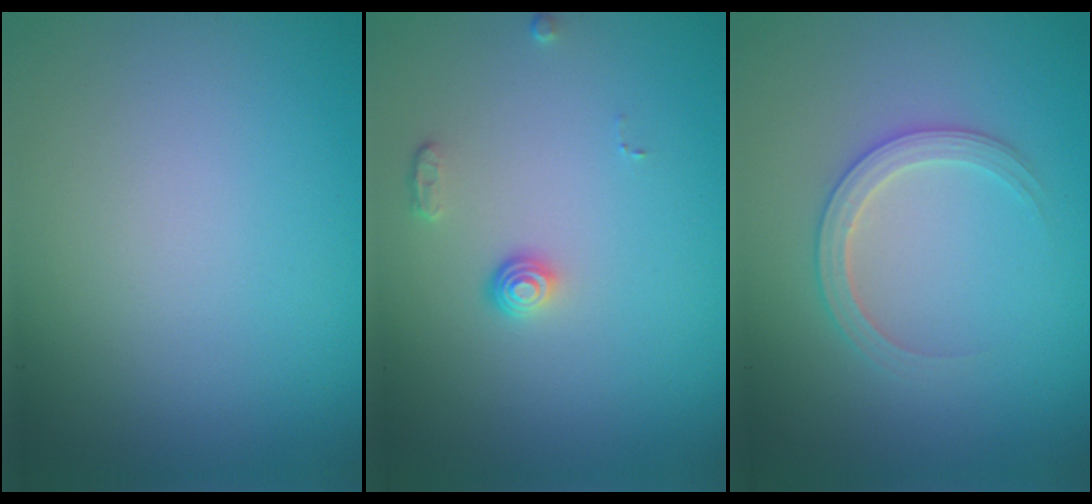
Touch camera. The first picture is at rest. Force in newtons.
{"total": 1.3, "press": 1.0, "slide": 0.9}
{"total": 2.5, "press": 2.5, "slide": 0.3}